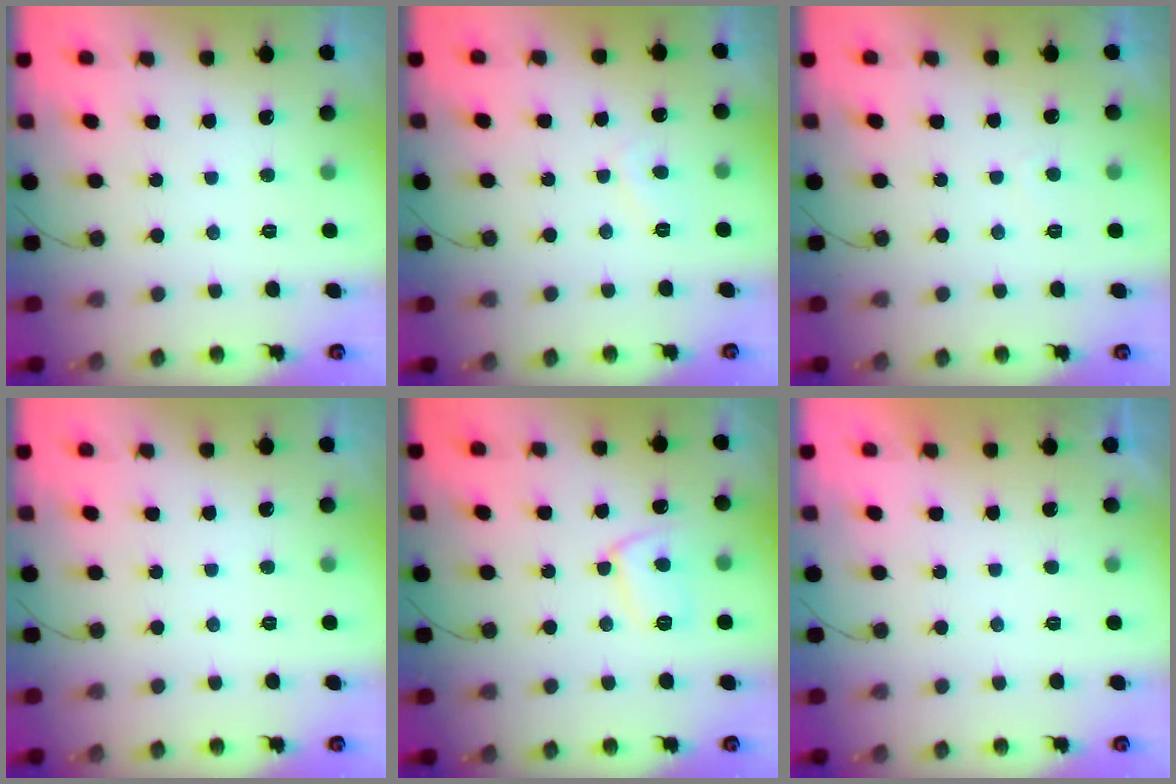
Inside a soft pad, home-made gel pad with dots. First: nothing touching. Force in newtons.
{"total": 1.3, "press": 1.2, "slide": 0.6}
{"total": 0.6, "press": 0.3, "slide": 0.5}
{"total": 0.0}
{"total": 8.5, "press": 8.4, "slide": 0.7}
{"total": 2.0, "press": 2.0, "slide": 0.6}